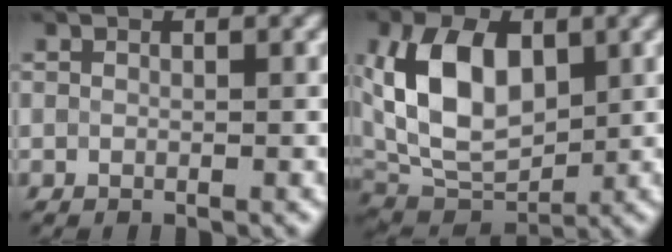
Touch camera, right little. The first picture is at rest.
{"total": 9.8, "force": [1.8, 6.0, 7.6], "torque": [-0.161, 0.010, 0.028]}